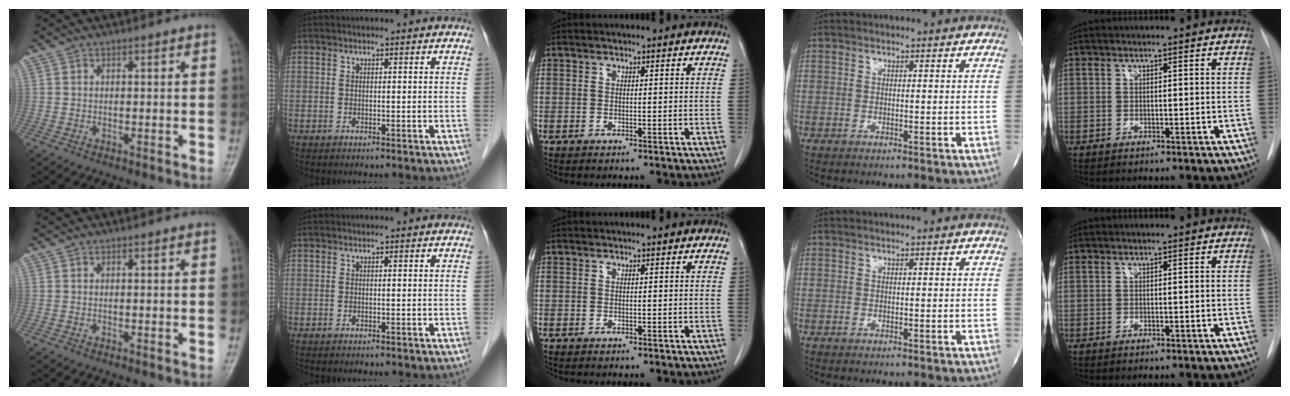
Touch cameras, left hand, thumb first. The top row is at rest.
{}